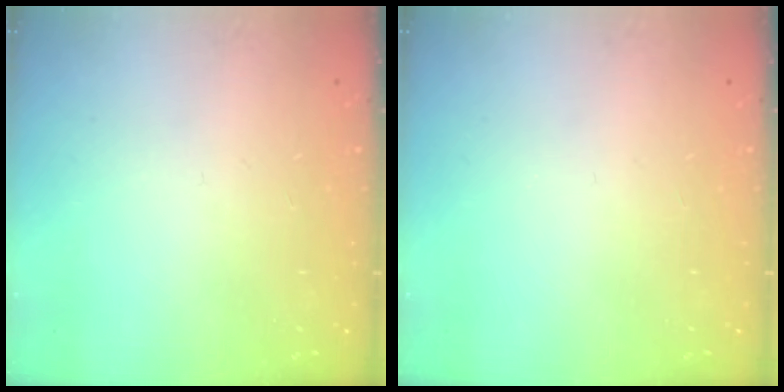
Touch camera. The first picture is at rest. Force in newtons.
{"total": 0.0}